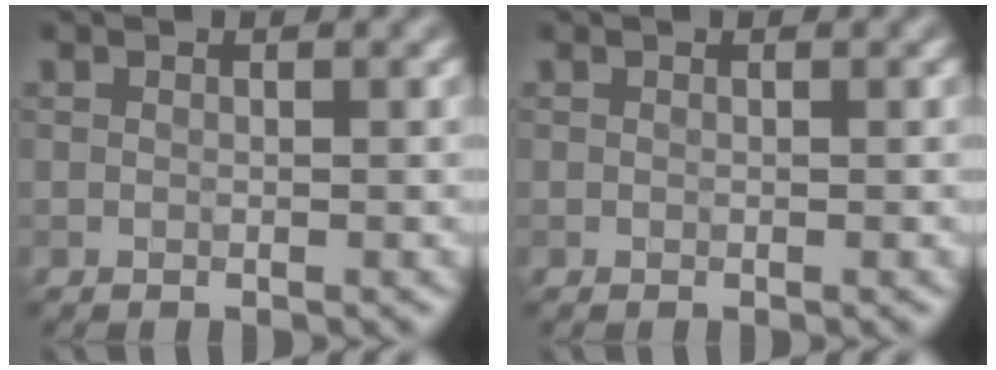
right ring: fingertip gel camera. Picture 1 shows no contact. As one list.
[{"total": 0.0}]